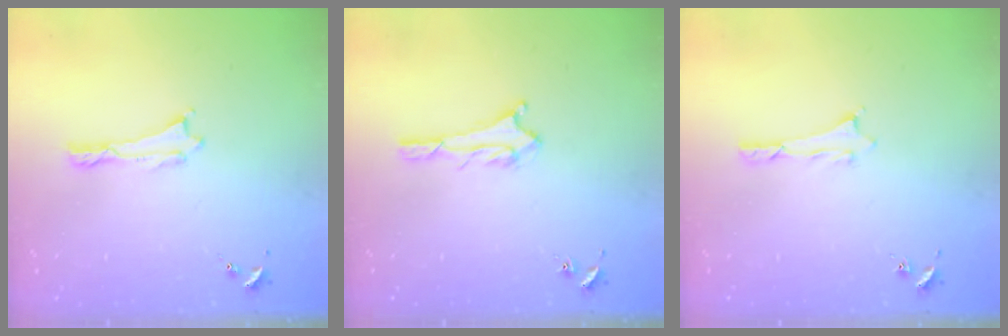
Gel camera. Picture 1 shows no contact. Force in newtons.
{"total": 1.6, "press": 1.6, "slide": 0.1}
{"total": 0.6, "press": 0.5, "slide": 0.2}